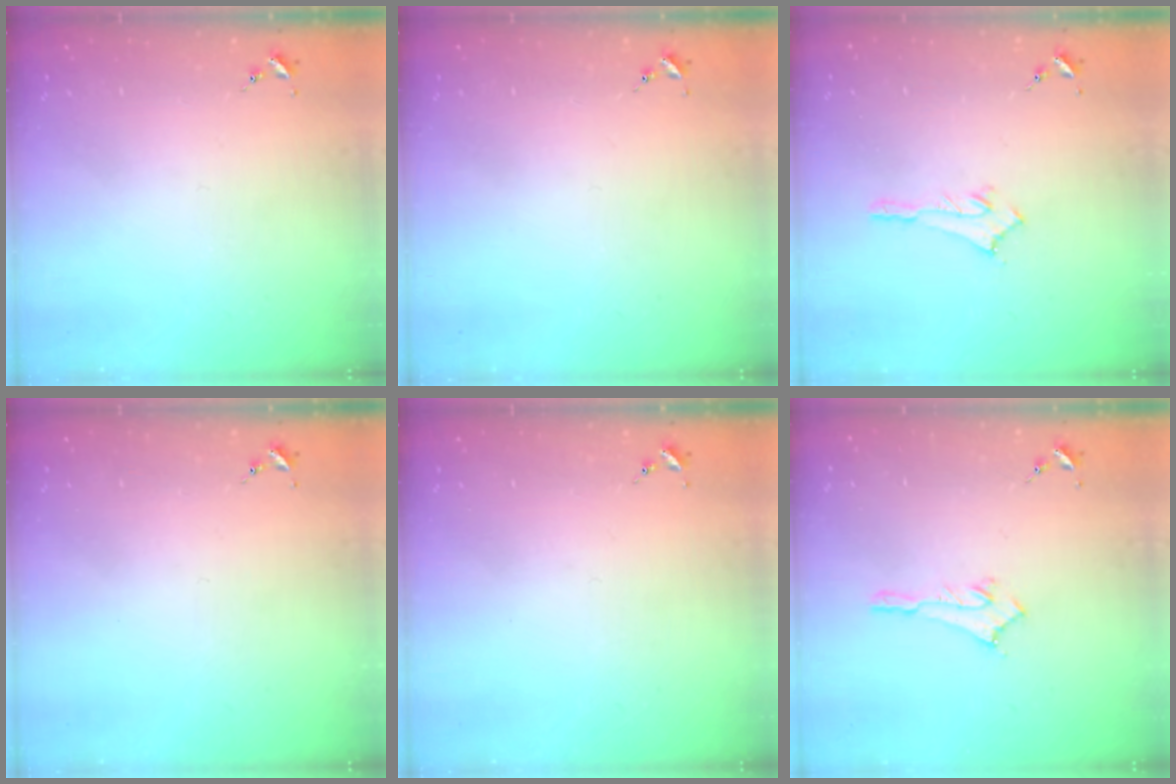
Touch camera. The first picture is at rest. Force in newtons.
{"total": 0.0}
{"total": 2.9, "press": 2.9, "slide": 0.2}
{"total": 0.0}
{"total": 0.0}
{"total": 2.8, "press": 2.8, "slide": 0.2}